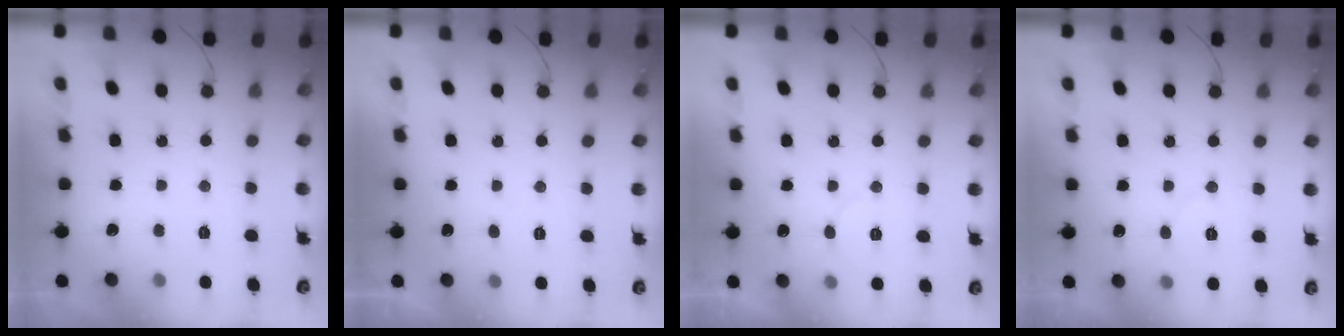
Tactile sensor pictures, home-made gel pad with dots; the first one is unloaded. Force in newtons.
{"total": 2.3, "press": 2.3, "slide": 0.2}
{"total": 5.5, "press": 5.5, "slide": 0.4}
{"total": 4.8, "press": 4.8, "slide": 0.6}